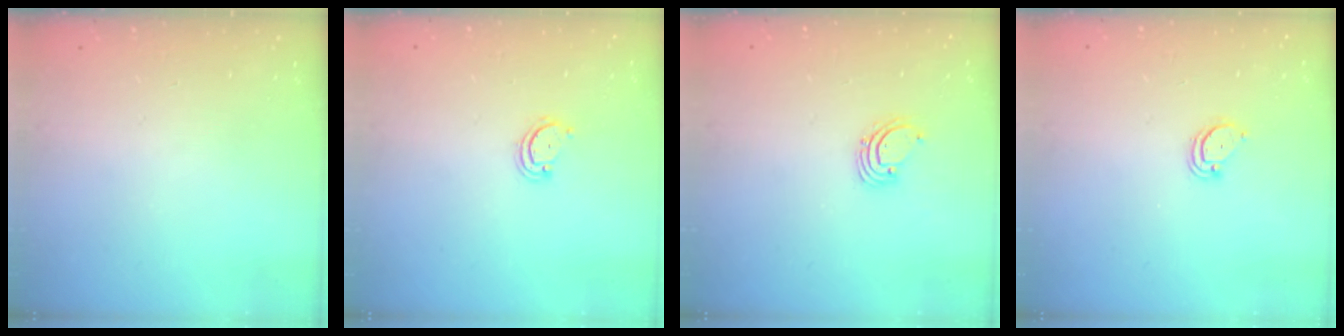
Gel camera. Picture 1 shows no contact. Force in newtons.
{"total": 2.6, "press": 2.6, "slide": 0.3}
{"total": 1.6, "press": 1.6, "slide": 0.1}
{"total": 2.6, "press": 2.6, "slide": 0.2}